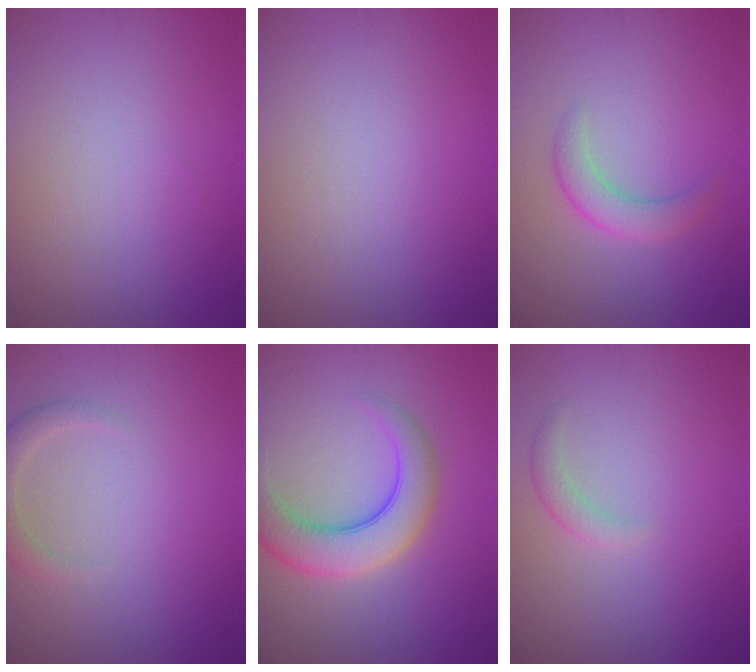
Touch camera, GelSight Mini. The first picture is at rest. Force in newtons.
{"total": 0.0}
{"total": 2.5, "press": 2.5, "slide": 0.1}
{"total": 2.0, "press": 2.0, "slide": 0.3}
{"total": 5.9, "press": 5.9, "slide": 0.3}
{"total": 1.3, "press": 1.3, "slide": 0.1}